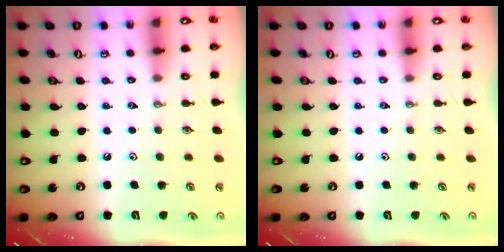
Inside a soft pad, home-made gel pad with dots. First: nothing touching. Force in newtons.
{"total": 0.0}